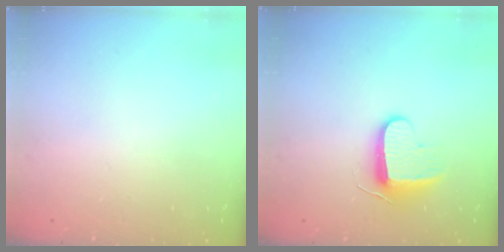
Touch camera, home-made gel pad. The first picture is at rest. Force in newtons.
{"total": 8.7, "press": 8.7, "slide": 0.6}